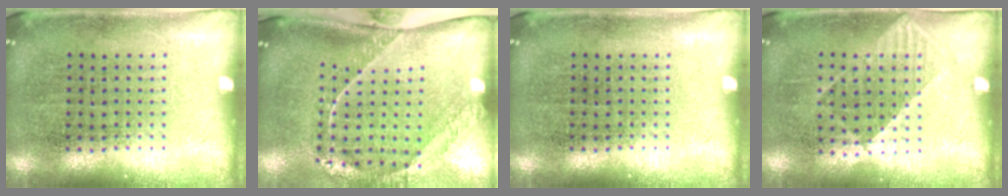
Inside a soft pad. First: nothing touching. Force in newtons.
{"total": 2.5, "press": 1.7, "slide": 1.9}
{"total": 0.0}
{"total": 1.0, "press": 0.9, "slide": 0.6}